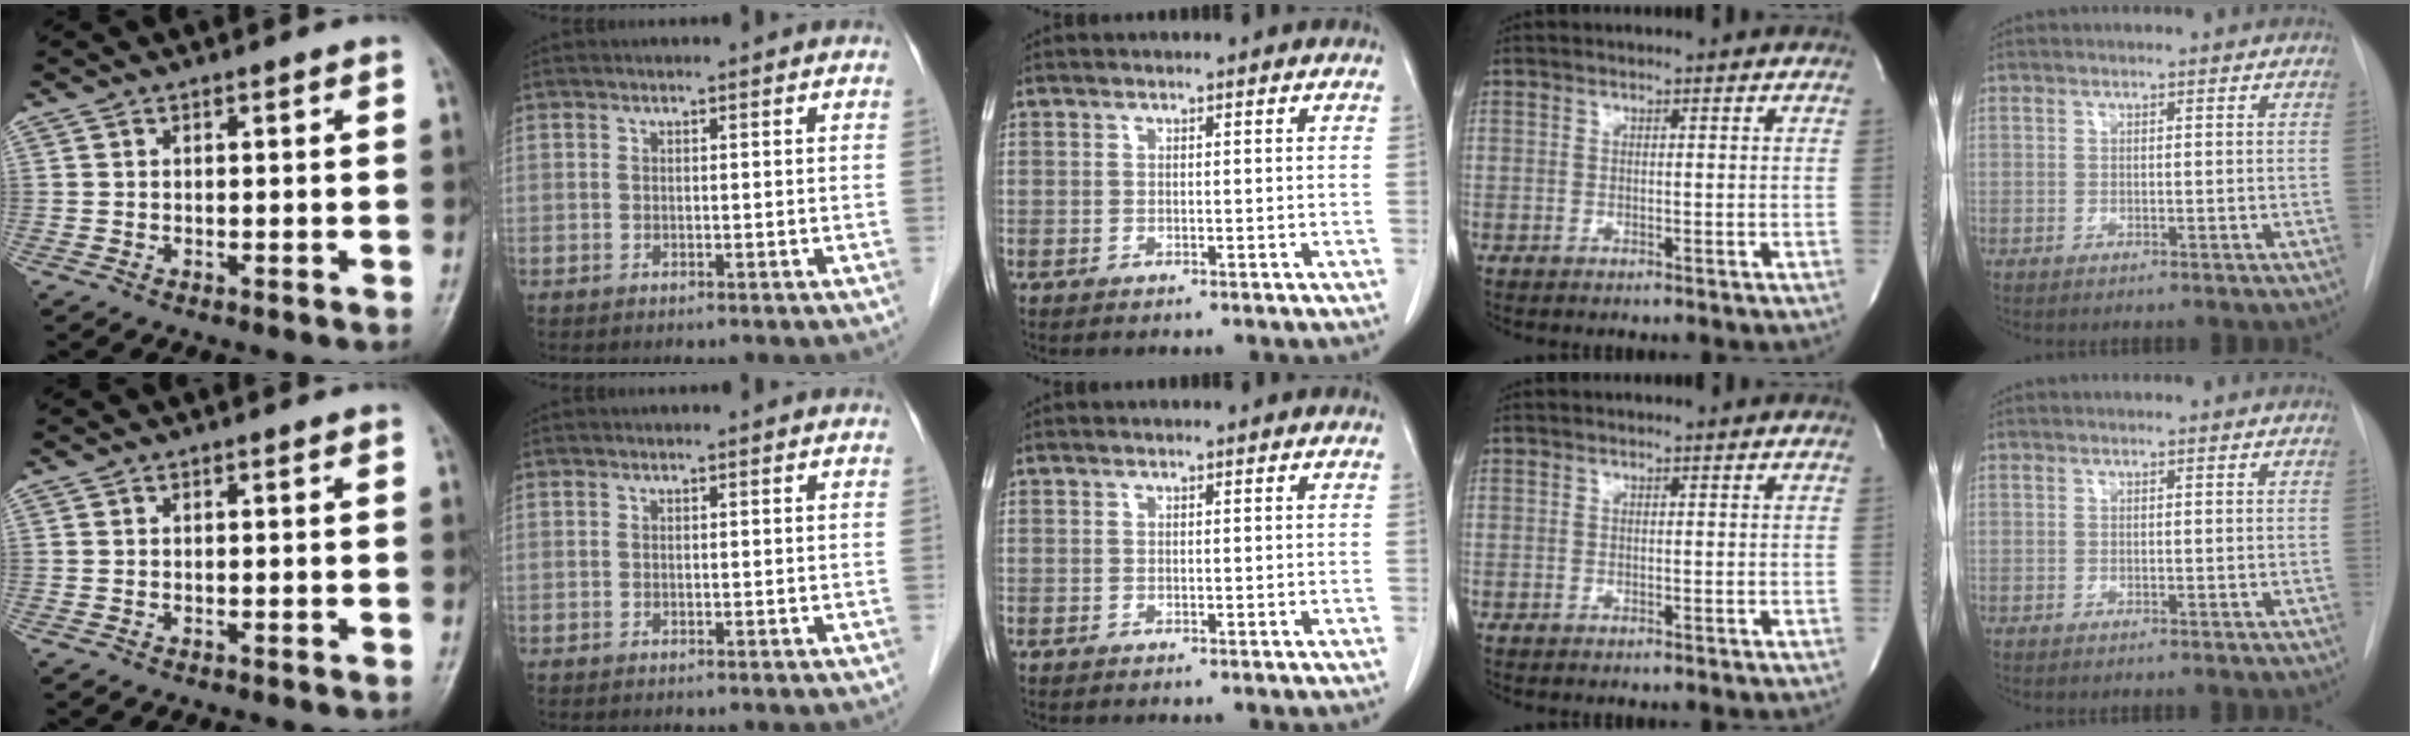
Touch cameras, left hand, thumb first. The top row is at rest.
{}